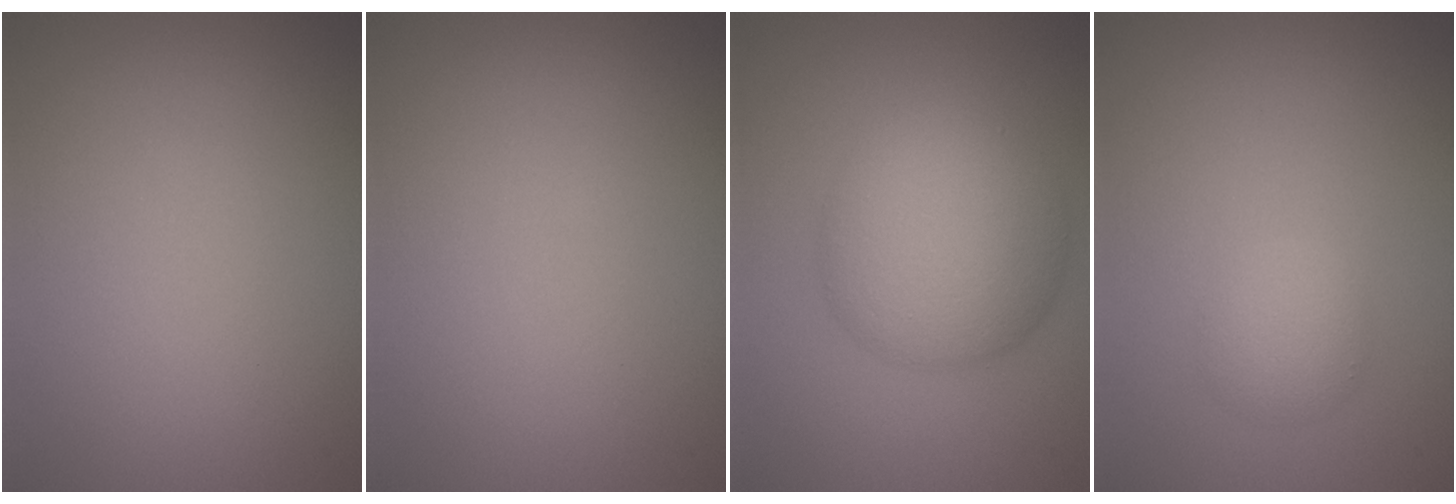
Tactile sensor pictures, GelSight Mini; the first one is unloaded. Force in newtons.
{"total": 0.0}
{"total": 8.7, "press": 8.7, "slide": 0.2}
{"total": 2.2, "press": 2.2, "slide": 0.2}